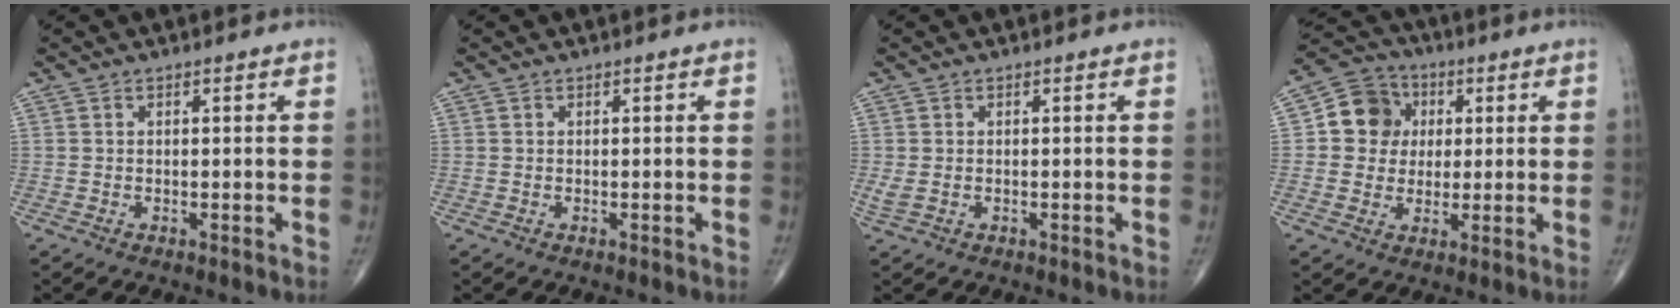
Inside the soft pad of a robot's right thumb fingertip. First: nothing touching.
{"total": 0.0}
{"total": 1.7, "force": [-0.2, 1.1, 1.2], "torque": [-0.037, 0.003, -0.001]}
{"total": 9.6, "force": [1.7, 8.6, 3.8], "torque": [-0.030, 0.006, 0.019]}